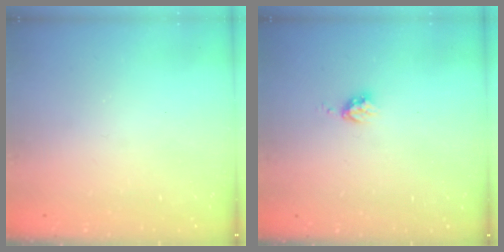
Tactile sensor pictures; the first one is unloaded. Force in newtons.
{"total": 3.6, "press": 3.6, "slide": 0.4}